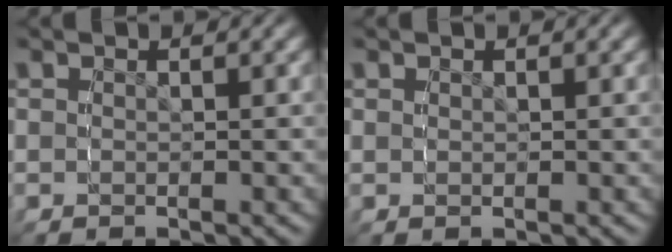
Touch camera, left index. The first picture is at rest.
{"total": 0.0}